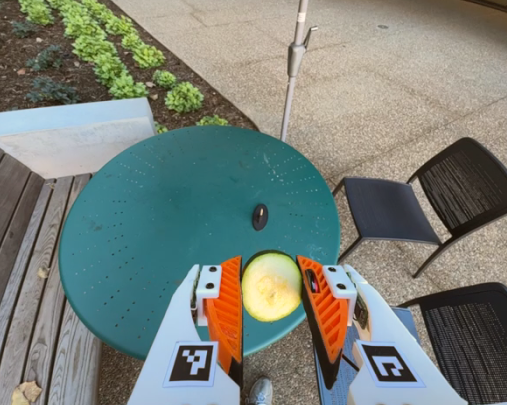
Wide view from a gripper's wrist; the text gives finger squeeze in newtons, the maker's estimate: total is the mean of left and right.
{"total": 13.7, "left": 14.3, "right": 13.2}